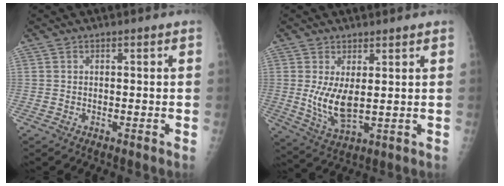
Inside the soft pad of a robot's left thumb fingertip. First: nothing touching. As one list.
[{"total": 7.3, "force": [1.2, 3.0, 6.6], "torque": [-0.126, -0.024, 0.035]}]